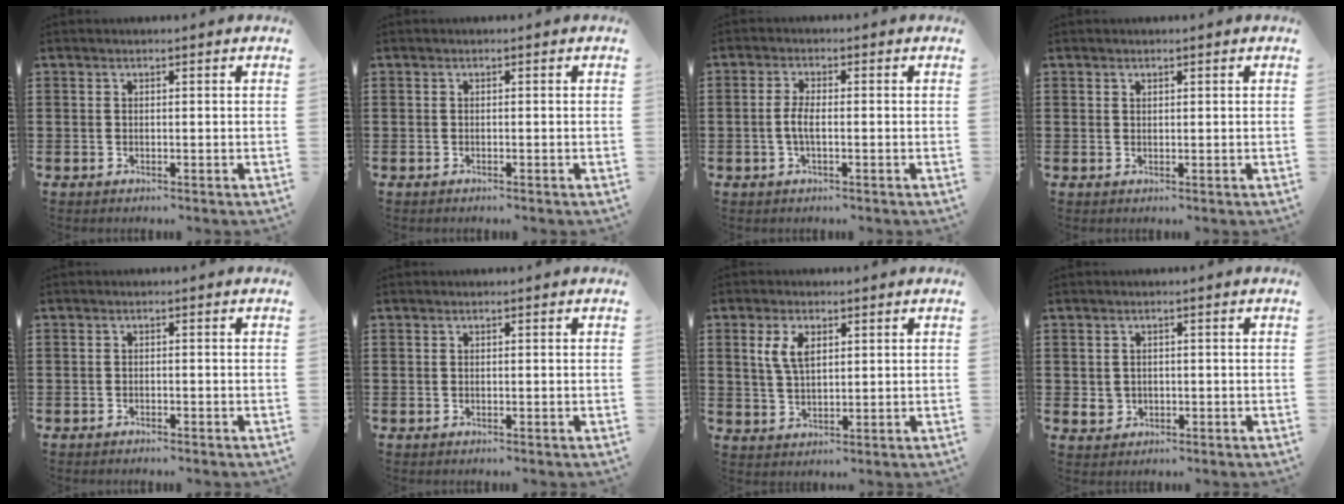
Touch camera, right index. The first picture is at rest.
{"total": 0.0}
{"total": 2.9, "force": [-0.7, 0.8, 2.8], "torque": [-0.064, -0.004, -0.018]}
{"total": 0.6, "force": [0.4, 0.4, 0.1], "torque": [-0.003, 0.002, 0.009]}
{"total": 0.8, "force": [-0.8, 0.1, 0.1], "torque": [-0.004, 0.000, -0.016]}
{"total": 0.0}
{"total": 4.5, "force": [1.6, 2.3, 3.5], "torque": [-0.079, 0.010, 0.027]}
{"total": 1.9, "force": [-0.1, 1.7, 0.6], "torque": [-0.018, 0.007, -0.004]}